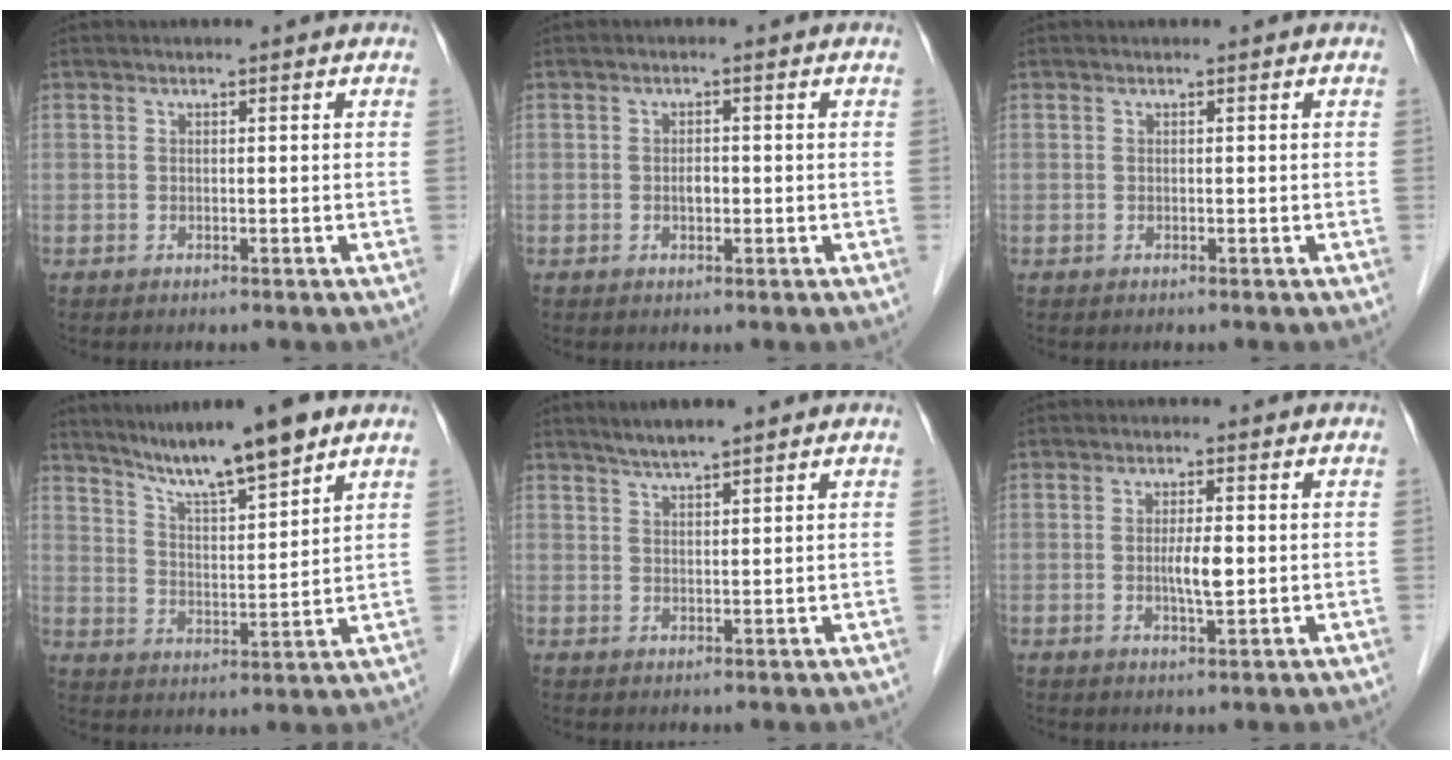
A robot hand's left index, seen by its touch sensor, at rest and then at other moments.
{"total": 1.5, "force": [-0.4, 0.8, 1.2], "torque": [-0.021, 0.002, -0.006]}
{"total": 0.0}
{"total": 10.7, "force": [8.6, 0.2, 6.4], "torque": [-0.112, 0.002, 0.151]}
{"total": 4.2, "force": [3.5, 0.3, 2.4], "torque": [-0.047, 0.013, 0.062]}
{"total": 3.4, "force": [-0.2, 0.6, 3.3], "torque": [-0.062, -0.003, -0.002]}